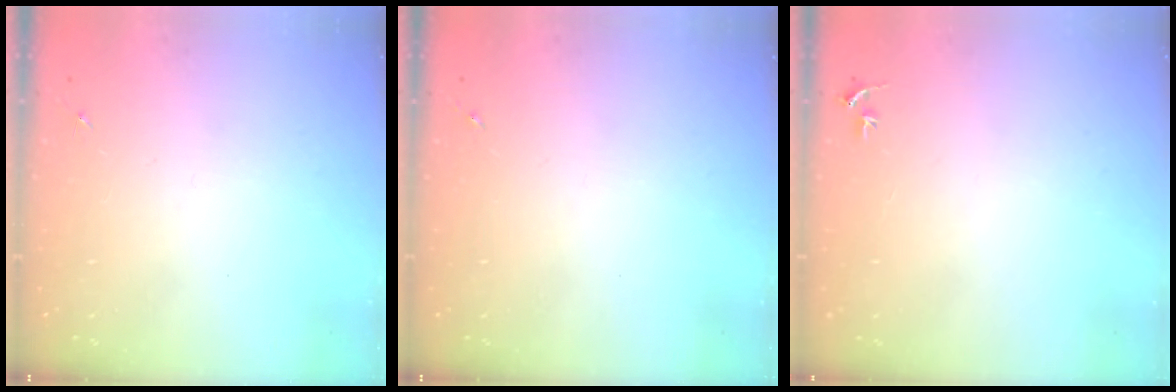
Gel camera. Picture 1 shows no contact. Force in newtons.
{"total": 0.0}
{"total": 3.1, "press": 3.1, "slide": 0.4}